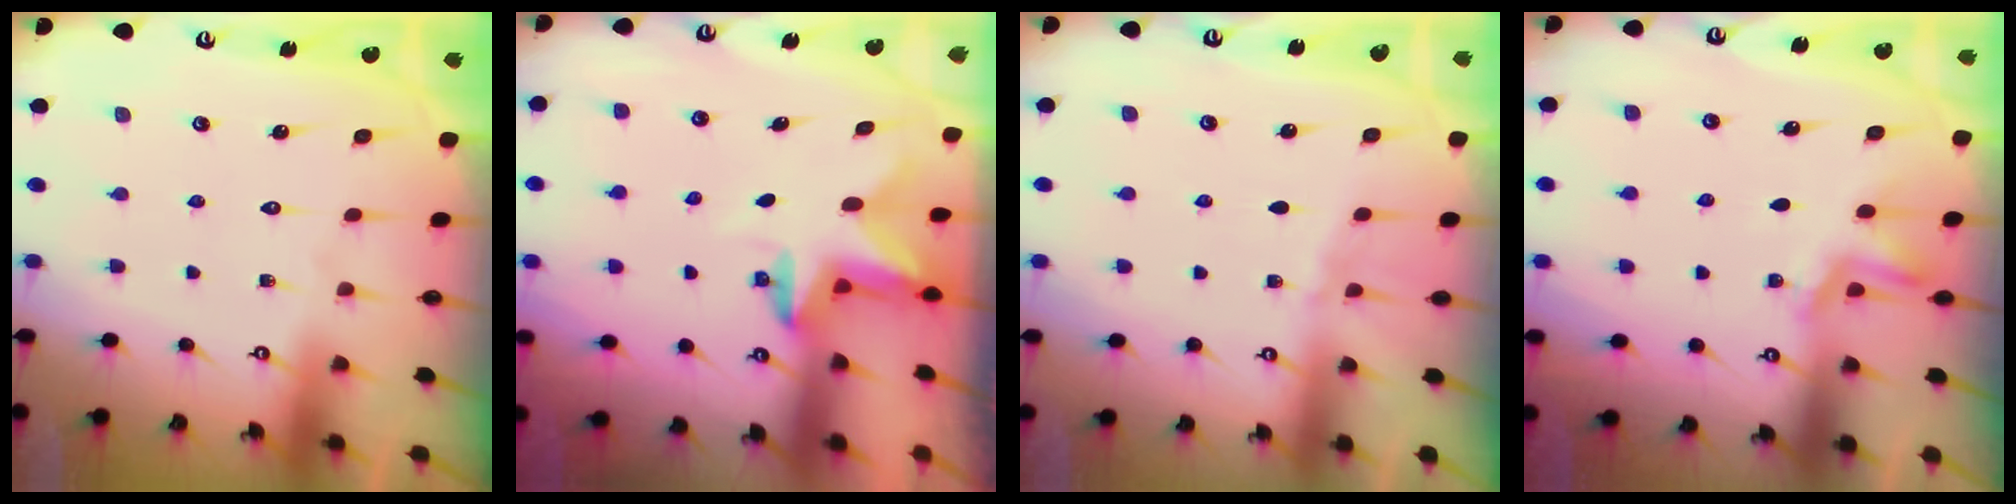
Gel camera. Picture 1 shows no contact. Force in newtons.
{"total": 2.6, "press": 2.6, "slide": 0.5}
{"total": 1.8, "press": 1.8, "slide": 0.3}
{"total": 2.3, "press": 2.0, "slide": 1.0}